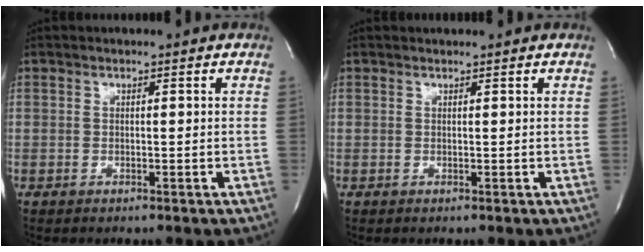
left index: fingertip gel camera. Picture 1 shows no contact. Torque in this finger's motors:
{"motor_torque": [0.15, -0.14, 0.00, 0.02]}